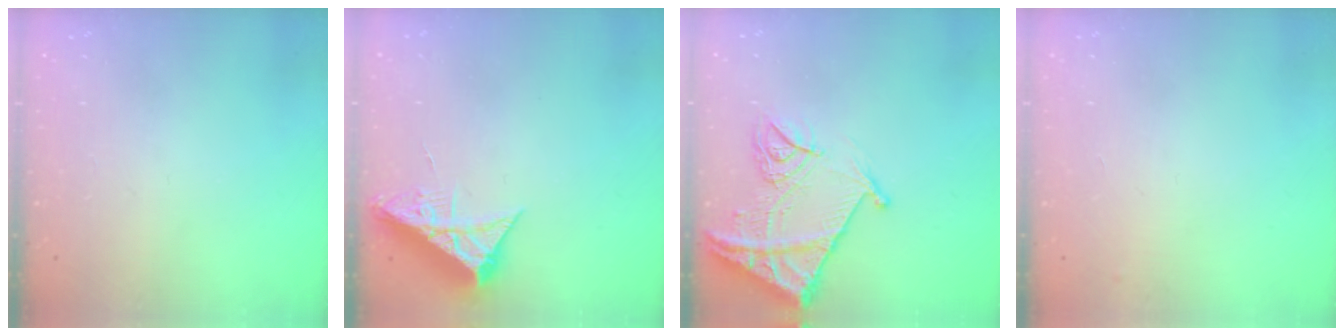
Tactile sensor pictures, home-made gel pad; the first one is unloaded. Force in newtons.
{"total": 7.7, "press": 7.7, "slide": 0.4}
{"total": 14.9, "press": 14.8, "slide": 1.6}
{"total": 3.2, "press": 3.2, "slide": 0.4}